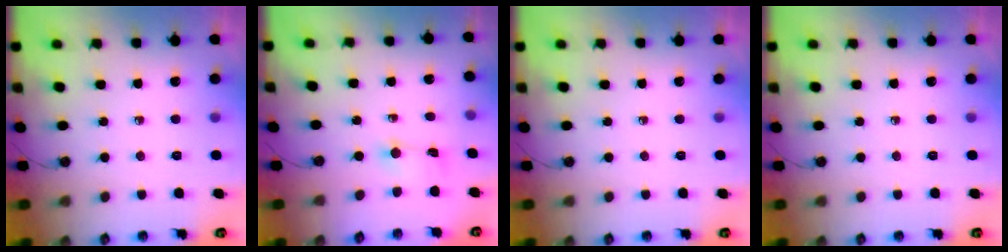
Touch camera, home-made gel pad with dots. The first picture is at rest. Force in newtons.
{"total": 2.1, "press": 2.0, "slide": 0.6}
{"total": 0.0}
{"total": 0.0}